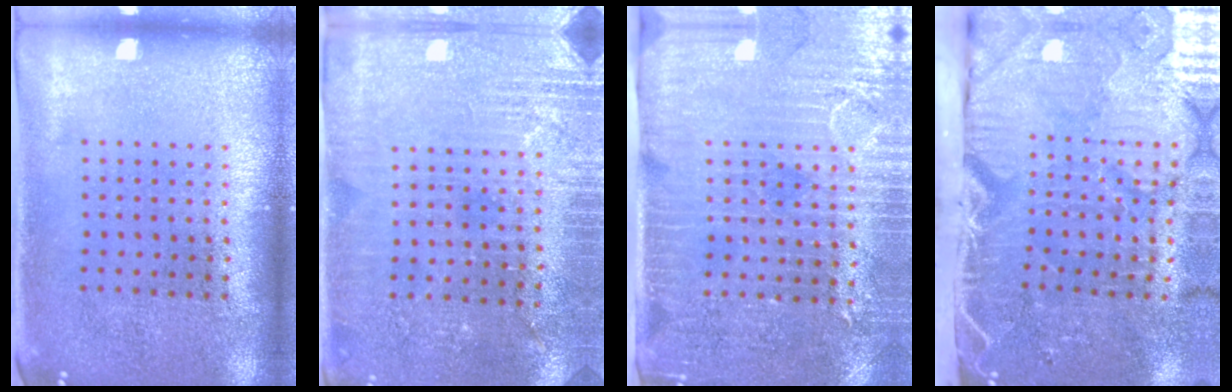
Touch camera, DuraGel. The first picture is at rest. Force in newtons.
{"total": 2.8, "press": 2.8, "slide": 0.5}
{"total": 3.3, "press": 3.0, "slide": 1.5}
{"total": 5.5, "press": 4.4, "slide": 3.3}